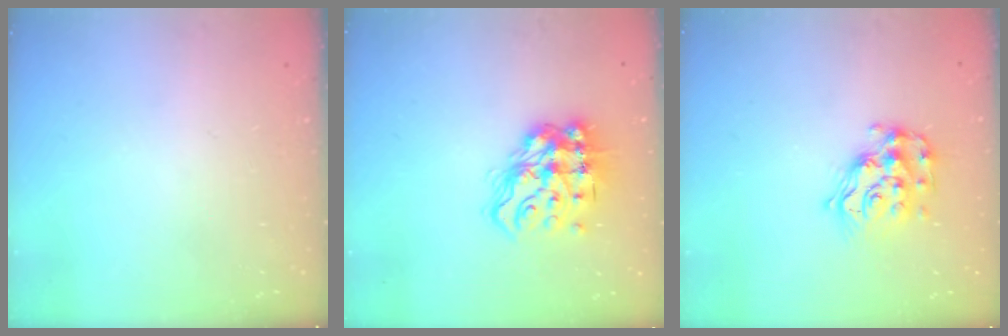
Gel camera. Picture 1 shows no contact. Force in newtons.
{"total": 14.7, "press": 14.6, "slide": 1.6}
{"total": 12.8, "press": 12.8, "slide": 0.6}